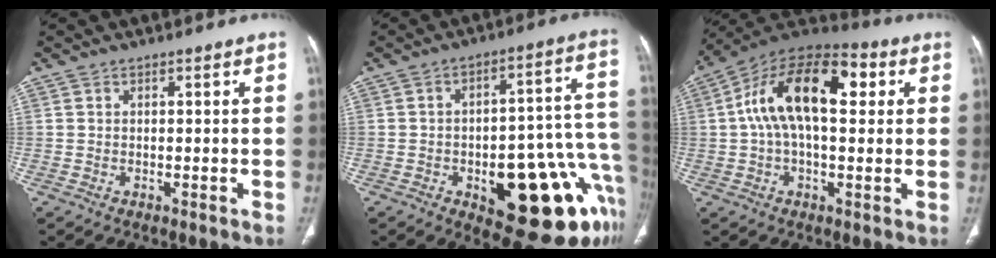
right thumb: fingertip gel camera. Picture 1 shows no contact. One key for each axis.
{"total": 23.5, "fx": -8.8, "fy": 9.9, "fz": 19.4, "tx": -0.178, "ty": 0.059, "tz": -0.099}
{"total": 18.1, "fx": 3.6, "fy": 9.2, "fz": 15.2, "tx": -0.247, "ty": 0.040, "tz": 0.051}